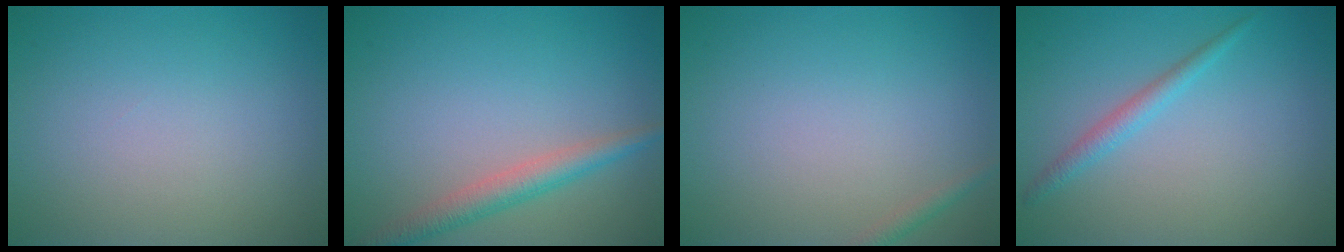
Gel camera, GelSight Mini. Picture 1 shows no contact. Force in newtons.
{"total": 2.9, "press": 2.9, "slide": 0.2}
{"total": 0.8, "press": 0.8, "slide": 0.1}
{"total": 1.6, "press": 1.6, "slide": 0.1}